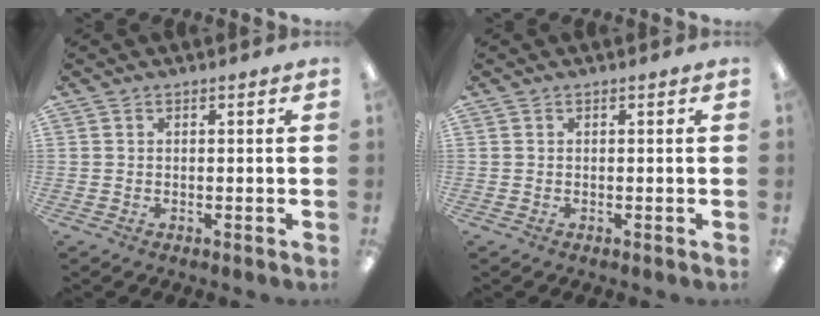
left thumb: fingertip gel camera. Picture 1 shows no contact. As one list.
[{"total": 0.0}]